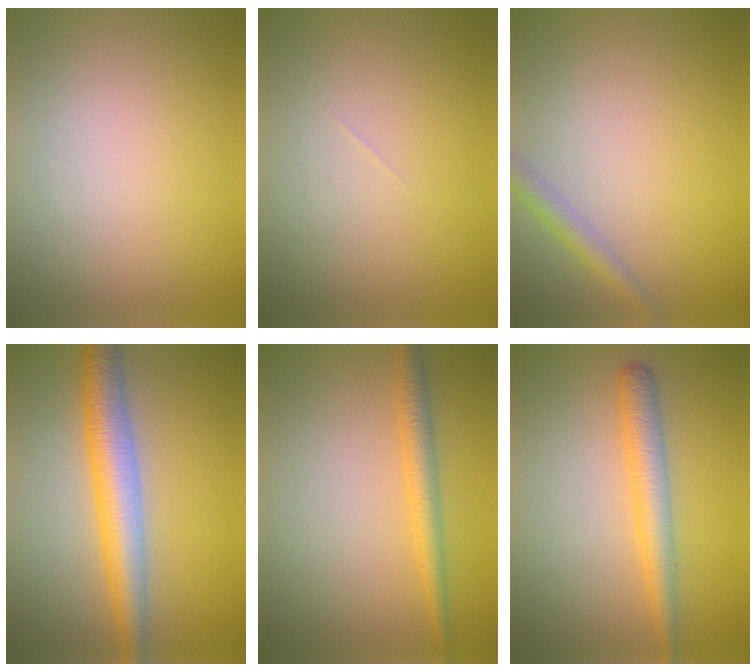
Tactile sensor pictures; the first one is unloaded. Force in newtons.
{"total": 0.0}
{"total": 1.7, "press": 1.7, "slide": 0.1}
{"total": 5.6, "press": 5.6, "slide": 0.1}
{"total": 2.4, "press": 2.4, "slide": 0.1}
{"total": 3.2, "press": 3.2, "slide": 0.1}